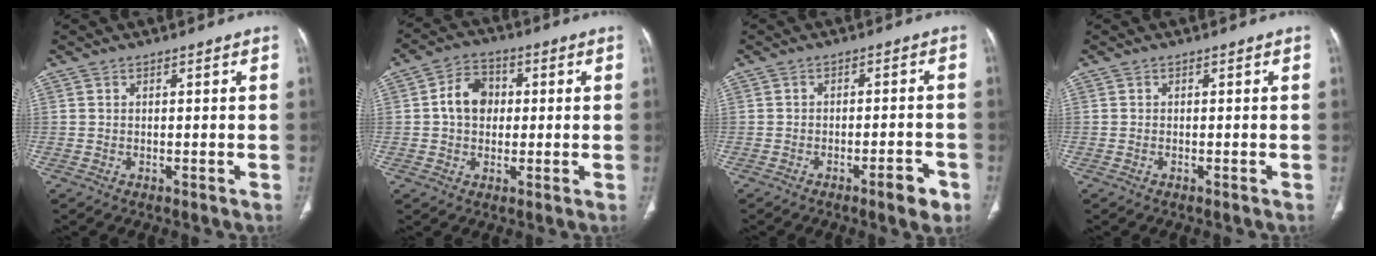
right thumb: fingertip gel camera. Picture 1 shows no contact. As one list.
[{"total": 7.7, "force": [0.6, 6.0, 4.7], "torque": [-0.061, 0.015, 0.003]}, {"total": 4.8, "force": [-2.8, 1.3, 3.6], "torque": [-0.042, 0.017, -0.038]}, {"total": 0.0}]